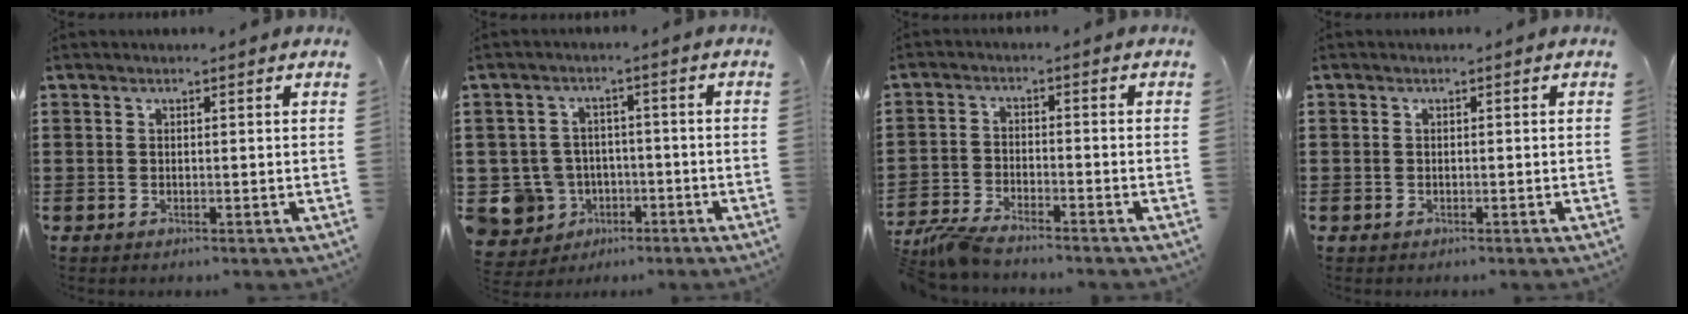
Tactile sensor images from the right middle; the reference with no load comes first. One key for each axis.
{"total": 7.2, "fx": -2.3, "fy": 6.4, "fz": 2.2, "tx": -0.097, "ty": 0.003, "tz": -0.044}
{"total": 4.4, "fx": -4.1, "fy": 0.4, "fz": 1.5, "tx": -0.055, "ty": -0.009, "tz": -0.088}
{"total": 0.8, "fx": -0.3, "fy": 0.7, "fz": 0.1, "tx": -0.003, "ty": 0.003, "tz": -0.006}